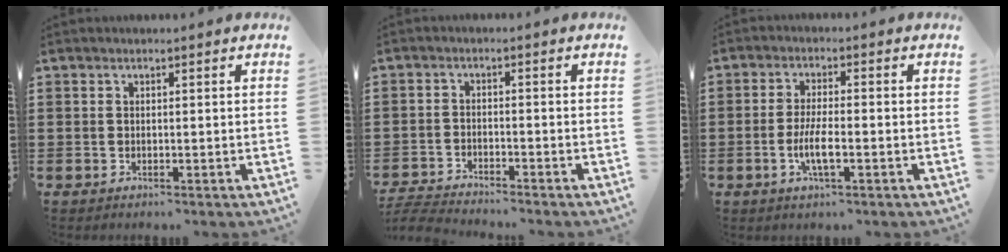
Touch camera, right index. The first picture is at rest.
{"total": 3.7, "force": [-3.7, -0.2, 0.3], "torque": [-0.021, -0.010, -0.082]}
{"total": 4.7, "force": [-1.5, 1.0, 4.4], "torque": [-0.094, -0.006, -0.031]}